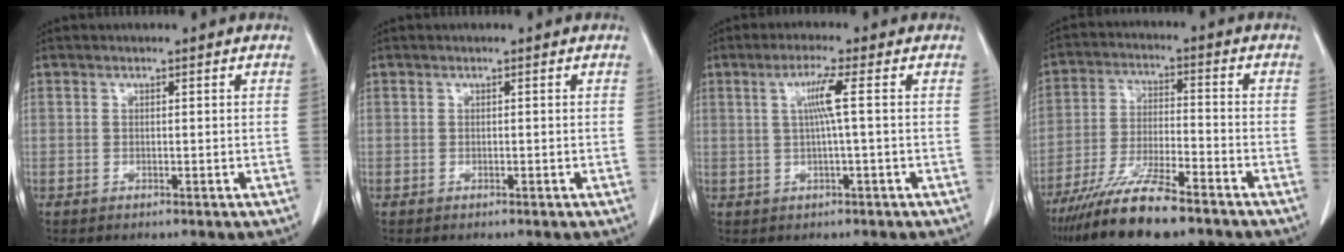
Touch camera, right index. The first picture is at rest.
{"total": 0.0}
{"total": 4.1, "force": [0.8, -0.8, 3.9], "torque": [-0.078, 0.005, 0.016]}
{"total": 11.4, "force": [-8.8, 1.8, 7.1], "torque": [-0.132, -0.027, -0.160]}